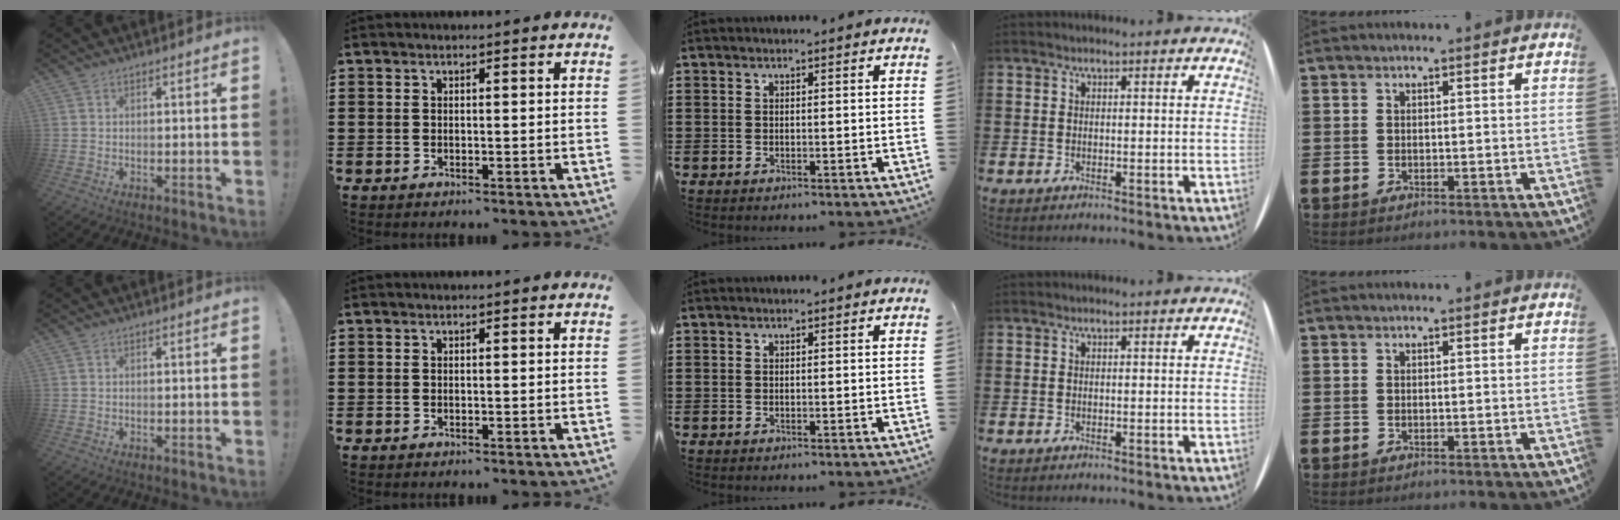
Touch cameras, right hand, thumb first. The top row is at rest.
{}